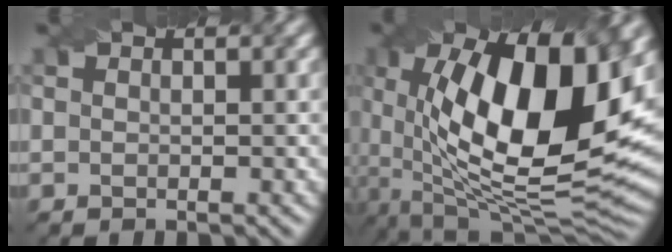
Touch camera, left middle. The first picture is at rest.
{"total": 16.8, "force": [3.2, 6.9, 15.0], "torque": [-0.238, -0.005, 0.040]}